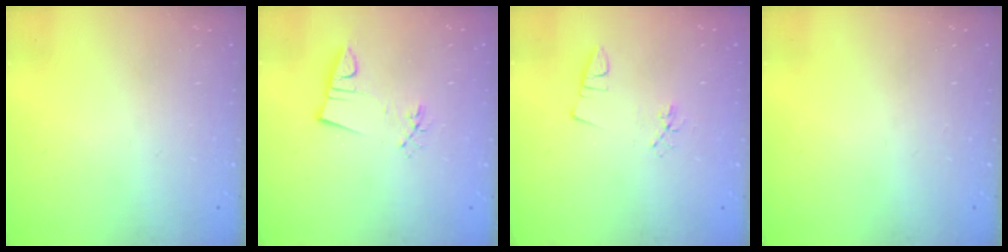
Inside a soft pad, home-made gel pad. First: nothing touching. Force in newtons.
{"total": 3.7, "press": 2.3, "slide": 2.9}
{"total": 2.9, "press": 2.5, "slide": 1.4}
{"total": 0.0}